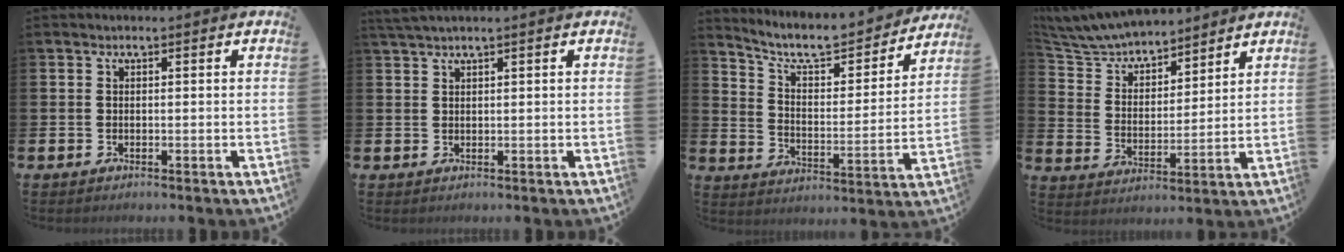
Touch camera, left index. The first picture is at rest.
{"total": 1.6, "force": [1.4, -0.3, 0.7], "torque": [-0.019, 0.002, 0.027]}
{"total": 8.1, "force": [7.3, 2.1, 2.9], "torque": [-0.078, -0.055, 0.120]}
{"total": 7.3, "force": [7.0, 1.6, 1.3], "torque": [-0.064, -0.047, 0.123]}